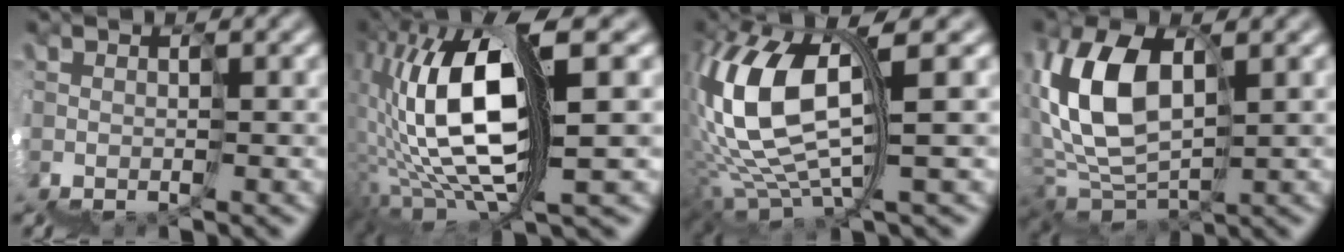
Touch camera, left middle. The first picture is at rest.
{"total": 10.0, "force": [2.5, 2.5, 9.4], "torque": [-0.198, 0.050, 0.038]}
{"total": 7.5, "force": [3.8, 2.3, 6.1], "torque": [-0.150, 0.028, 0.063]}
{"total": 5.9, "force": [3.7, 3.0, 3.4], "torque": [-0.087, 0.042, 0.054]}